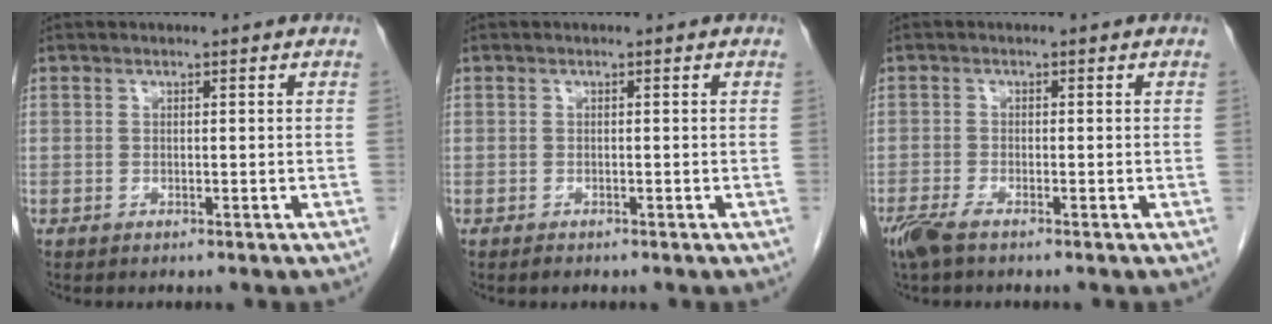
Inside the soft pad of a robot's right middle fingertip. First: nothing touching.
{"total": 0.6, "force": [-0.5, 0.2, 0.2], "torque": [-0.009, -0.002, -0.007]}
{"total": 3.4, "force": [-2.5, 0.6, 2.2], "torque": [-0.051, -0.009, -0.049]}